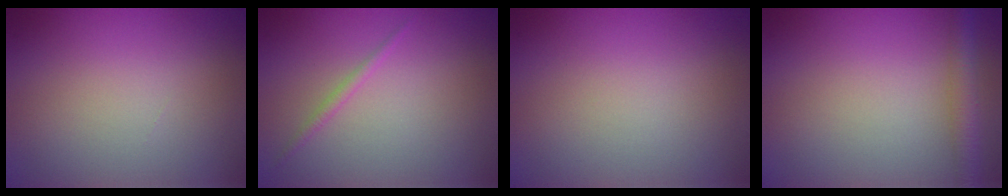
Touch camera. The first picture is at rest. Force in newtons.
{"total": 0.8, "press": 0.8, "slide": 0.1}
{"total": 0.0}
{"total": 2.7, "press": 2.7, "slide": 0.1}